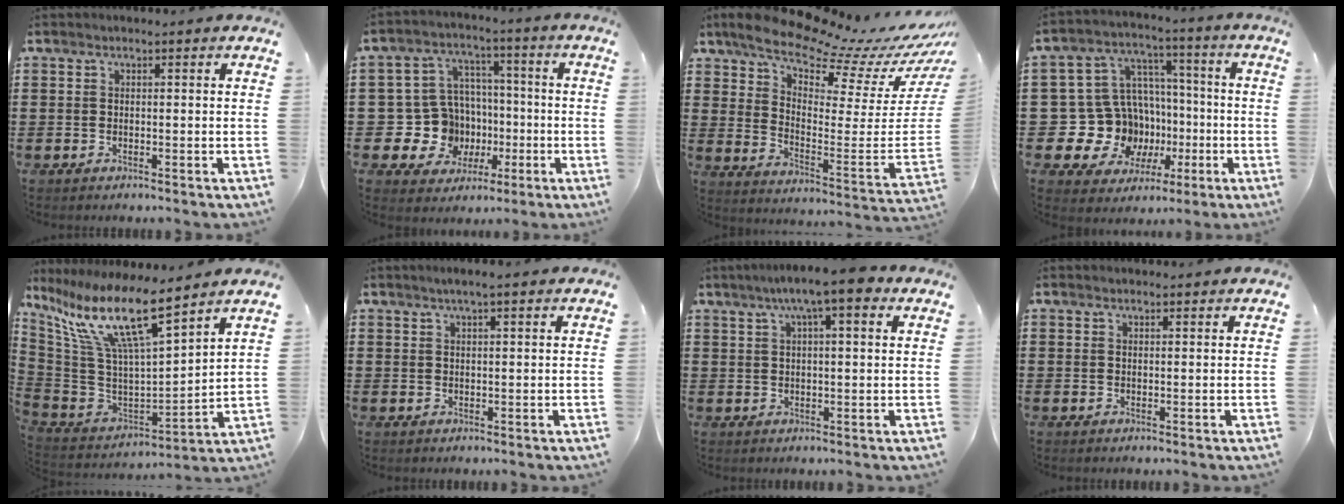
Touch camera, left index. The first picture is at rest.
{"total": 11.3, "force": [-1.7, 10.6, 3.5], "torque": [-0.128, 0.001, -0.020]}
{"total": 11.2, "force": [9.4, 2.1, 5.6], "torque": [-0.110, -0.089, 0.152]}
{"total": 16.1, "force": [-3.8, 14.4, 6.3], "torque": [-0.175, -0.007, -0.036]}
{"total": 14.2, "force": [8.7, 2.6, 11.0], "torque": [-0.251, -0.057, 0.143]}
{"total": 2.1, "force": [1.4, 0.0, 1.6], "torque": [-0.032, 0.002, 0.025]}
{"total": 7.3, "force": [4.1, 1.2, 5.9], "torque": [-0.106, 0.002, 0.066]}
{"total": 0.7, "force": [0.7, 0.2, 0.2], "torque": [-0.004, 0.001, 0.014]}